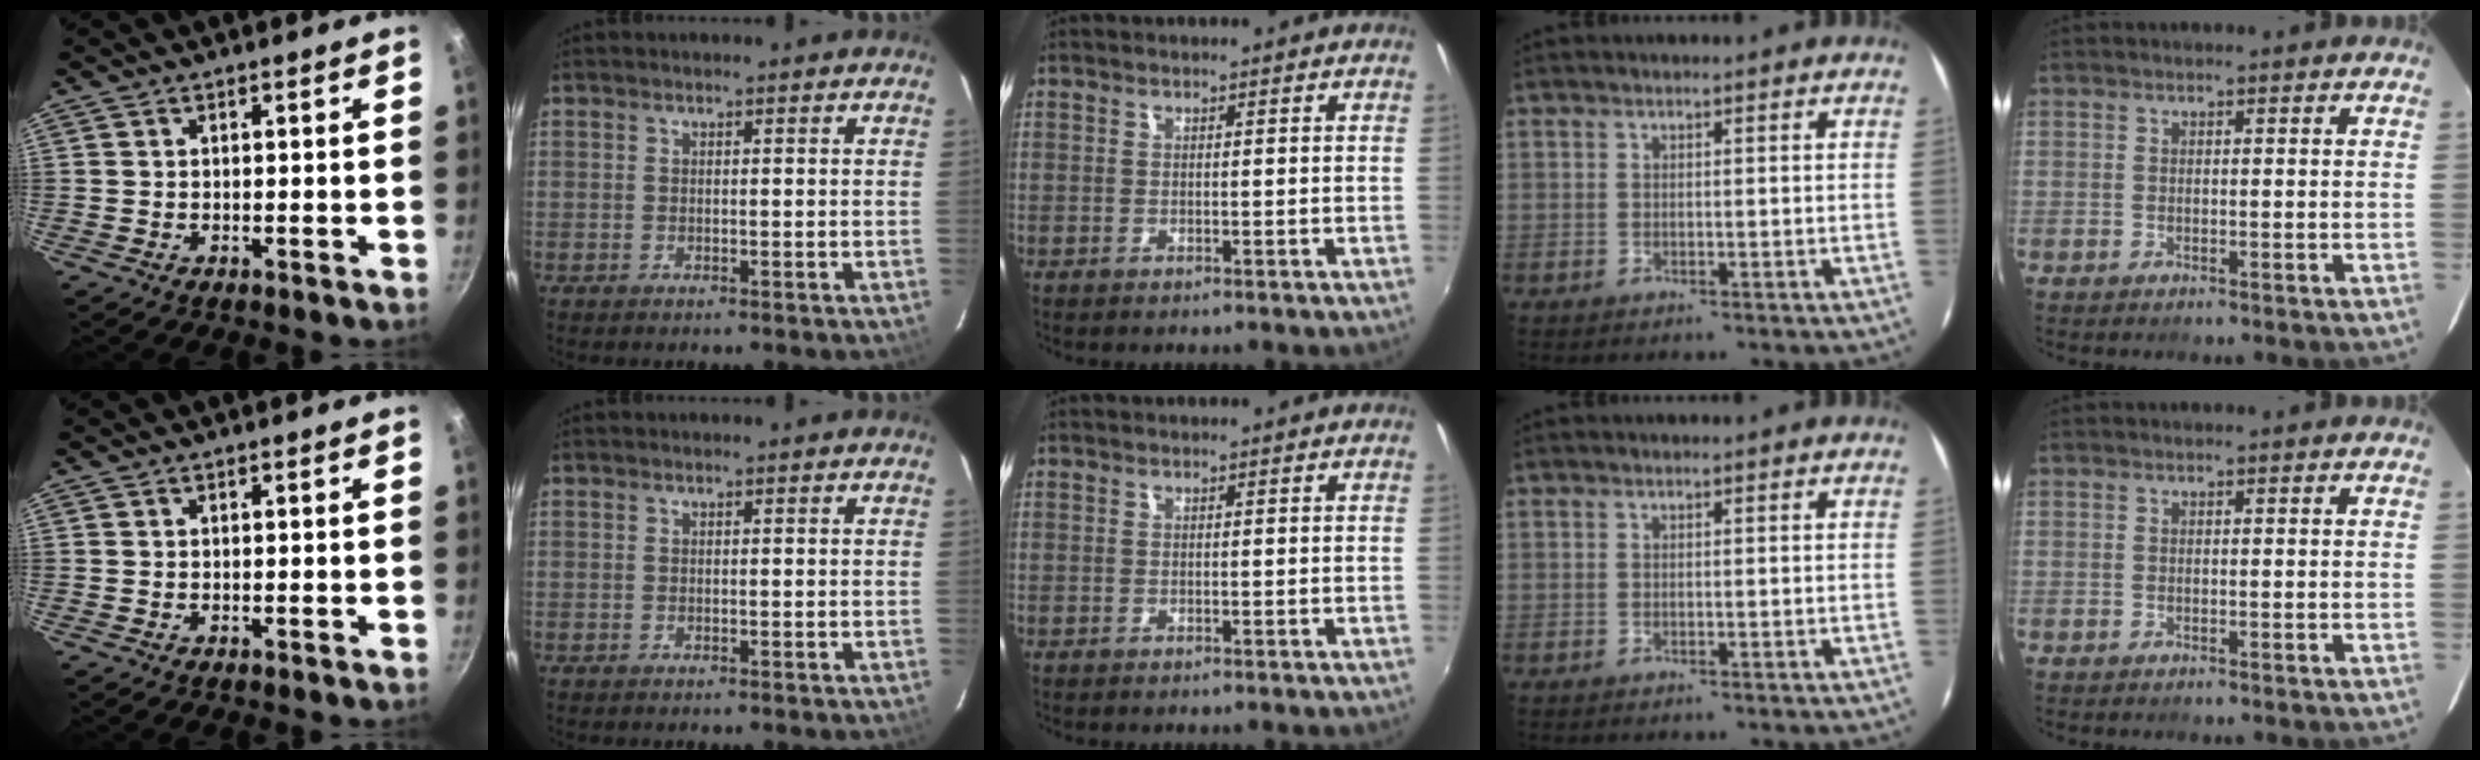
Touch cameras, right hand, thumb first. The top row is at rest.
{}